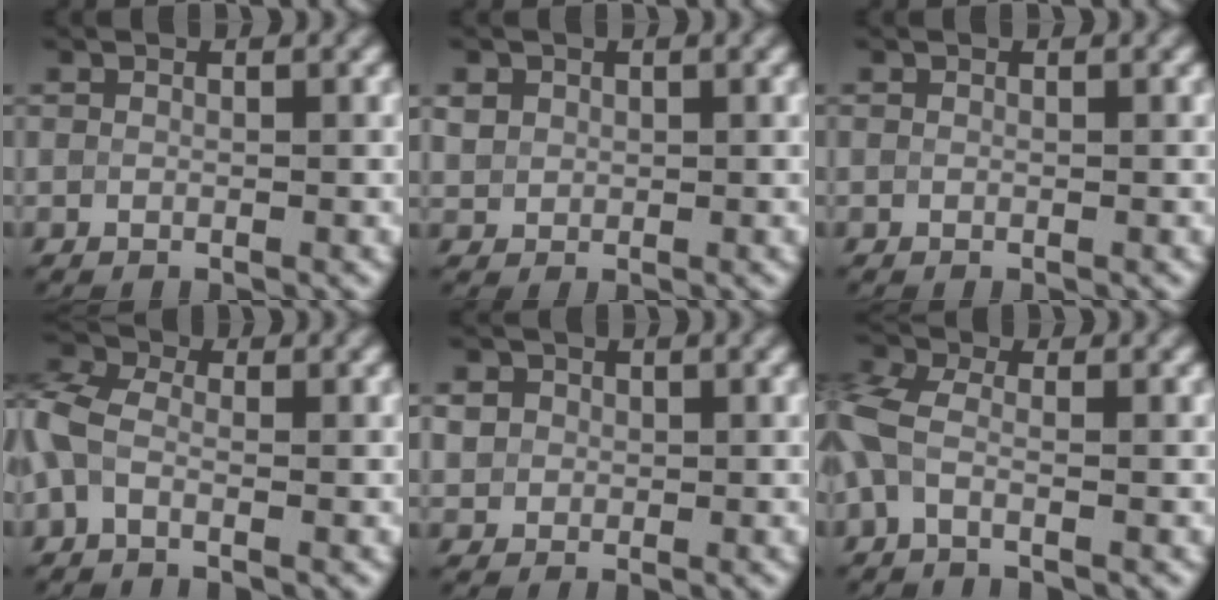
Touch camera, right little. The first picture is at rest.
{"total": 1.3, "force": [0.5, 1.2, 0.3], "torque": [-0.005, -0.003, 0.013]}
{"total": 0.0}
{"total": 3.9, "force": [-0.7, 2.5, 3.0], "torque": [-0.081, 0.010, -0.031]}
{"total": 2.2, "force": [0.6, 2.0, 0.7], "torque": [-0.019, 0.007, 0.019]}
{"total": 3.5, "force": [-0.8, 1.7, 3.0], "torque": [-0.081, 0.006, -0.032]}